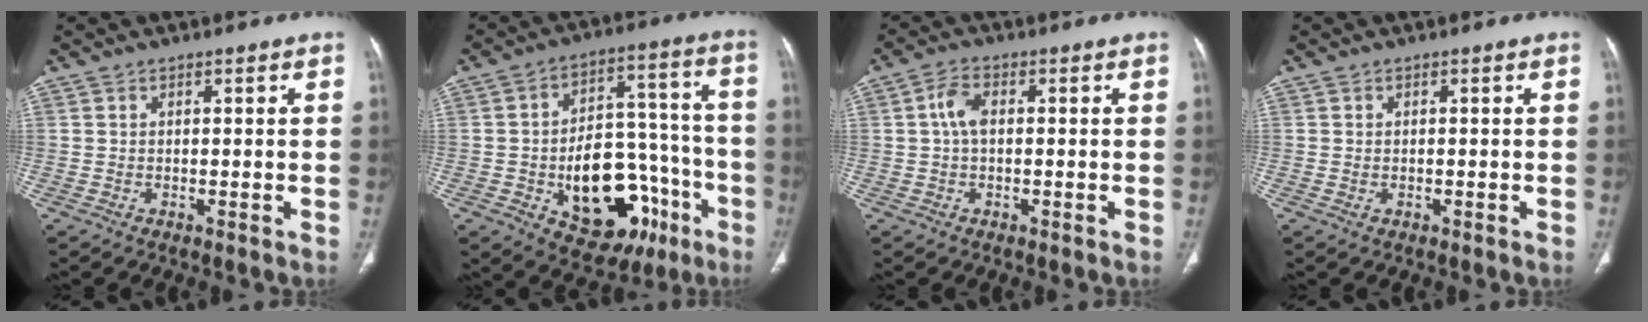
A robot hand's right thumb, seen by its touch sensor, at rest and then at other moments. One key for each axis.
{"total": 22.3, "fx": -8.2, "fy": 13.3, "fz": 15.8, "tx": -0.191, "ty": 0.055, "tz": -0.100}
{"total": 4.1, "fx": 0.5, "fy": 2.1, "fz": 3.4, "tx": -0.075, "ty": 0.010, "tz": 0.007}
{"total": 0.6, "fx": -0.1, "fy": 0.4, "fz": 0.4, "tx": -0.014, "ty": 0.006, "tz": 0.002}